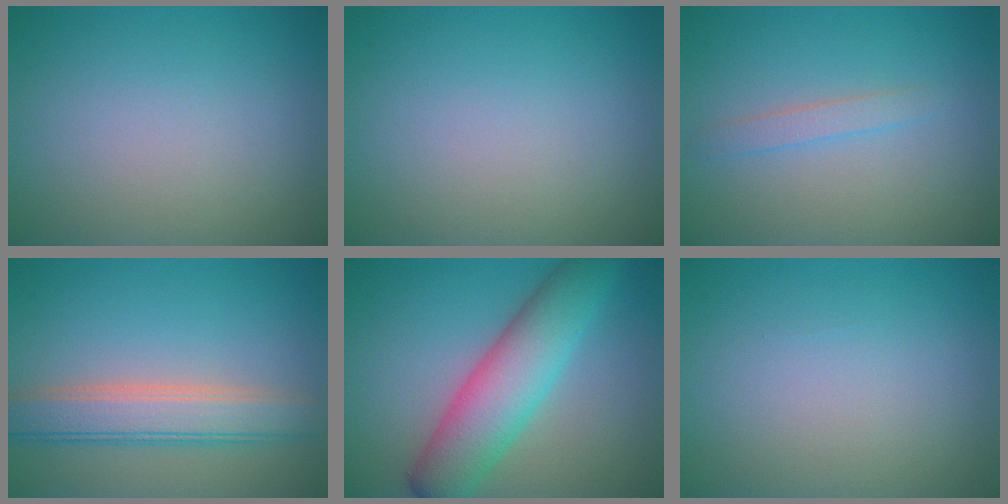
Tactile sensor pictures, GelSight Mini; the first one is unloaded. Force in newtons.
{"total": 0.0}
{"total": 1.3, "press": 1.3, "slide": 0.0}
{"total": 4.9, "press": 4.9, "slide": 0.3}
{"total": 7.3, "press": 7.3, "slide": 0.3}
{"total": 0.0}